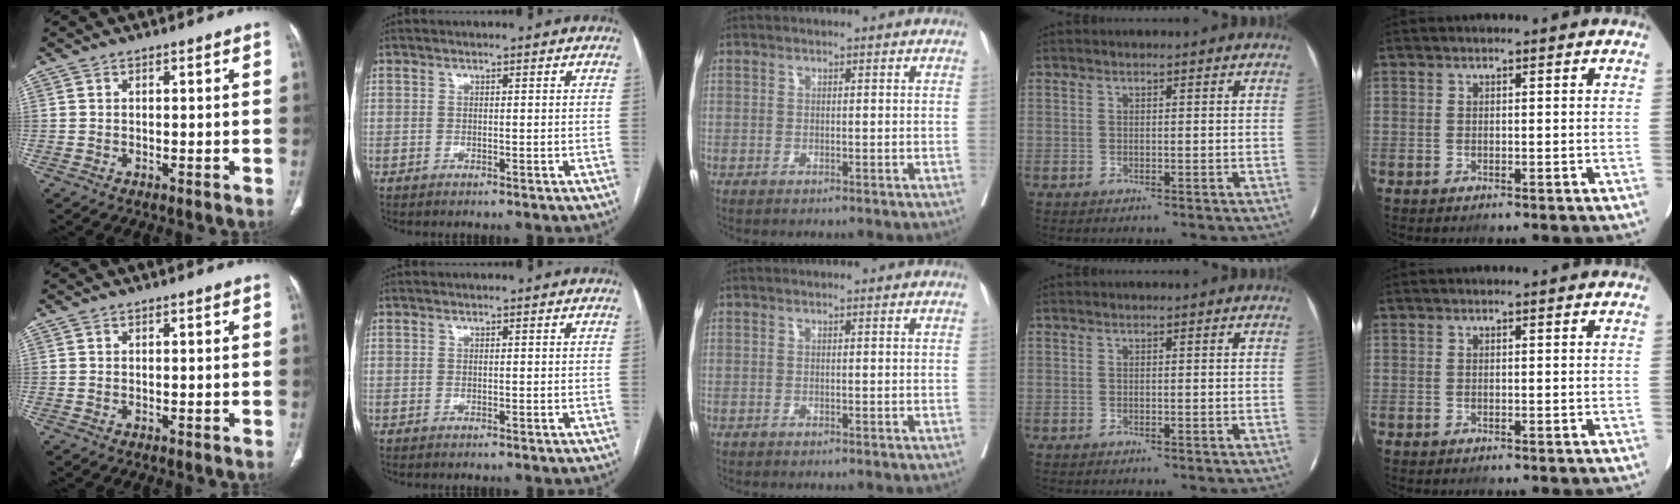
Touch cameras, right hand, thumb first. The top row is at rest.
{}